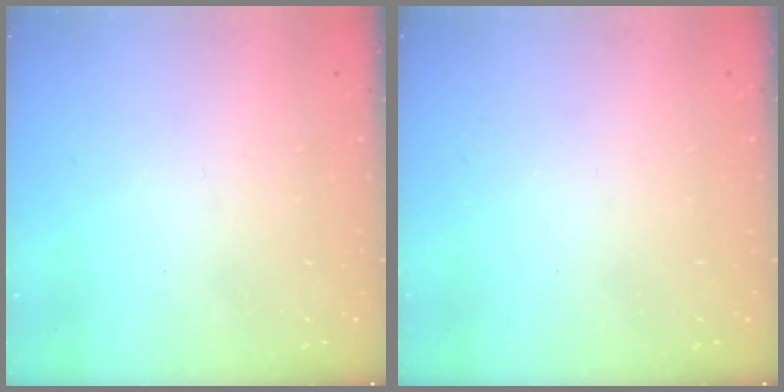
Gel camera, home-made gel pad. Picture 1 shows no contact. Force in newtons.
{"total": 0.0}